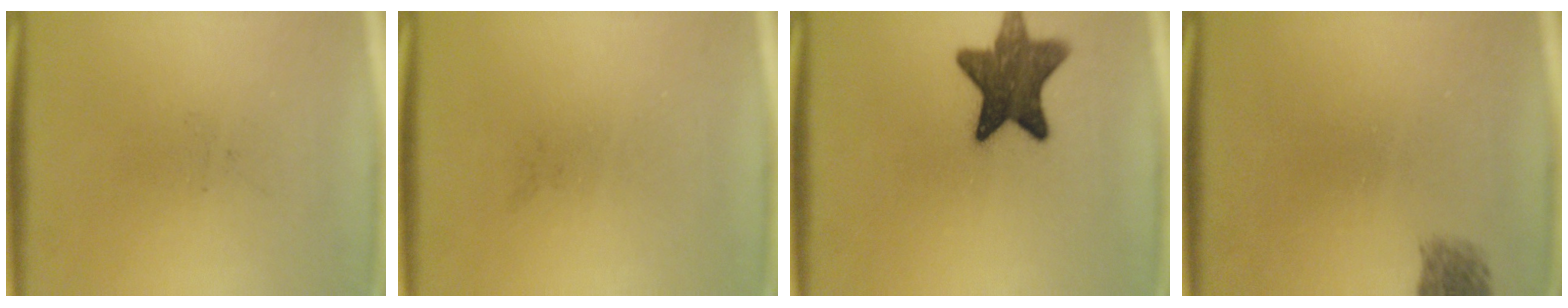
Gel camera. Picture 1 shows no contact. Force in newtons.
{"total": 0.0}
{"total": 11.5}
{"total": 1.9}